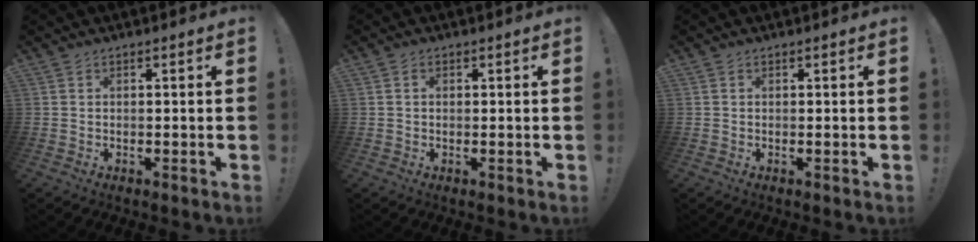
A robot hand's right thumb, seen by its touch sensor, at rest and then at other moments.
{"total": 0.7, "force": [0.1, 0.5, 0.5], "torque": [-0.010, 0.005, 0.001]}
{"total": 0.0}